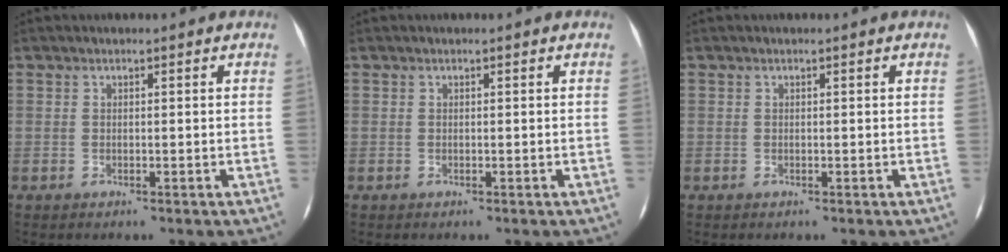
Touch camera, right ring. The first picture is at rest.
{"total": 0.0}
{"total": 0.0}